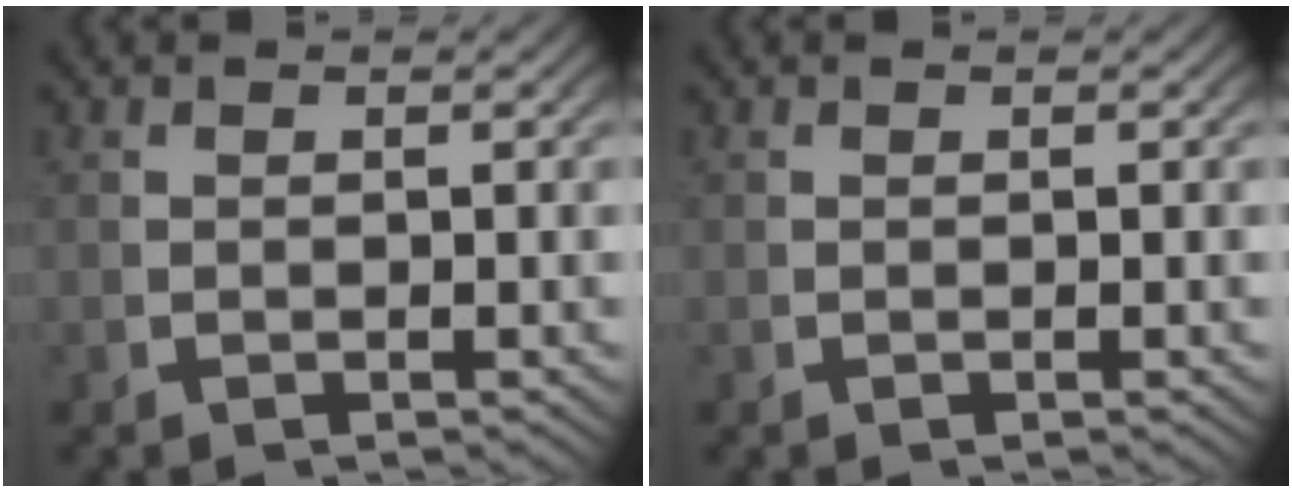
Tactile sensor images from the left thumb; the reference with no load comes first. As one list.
[{"total": 0.0}]